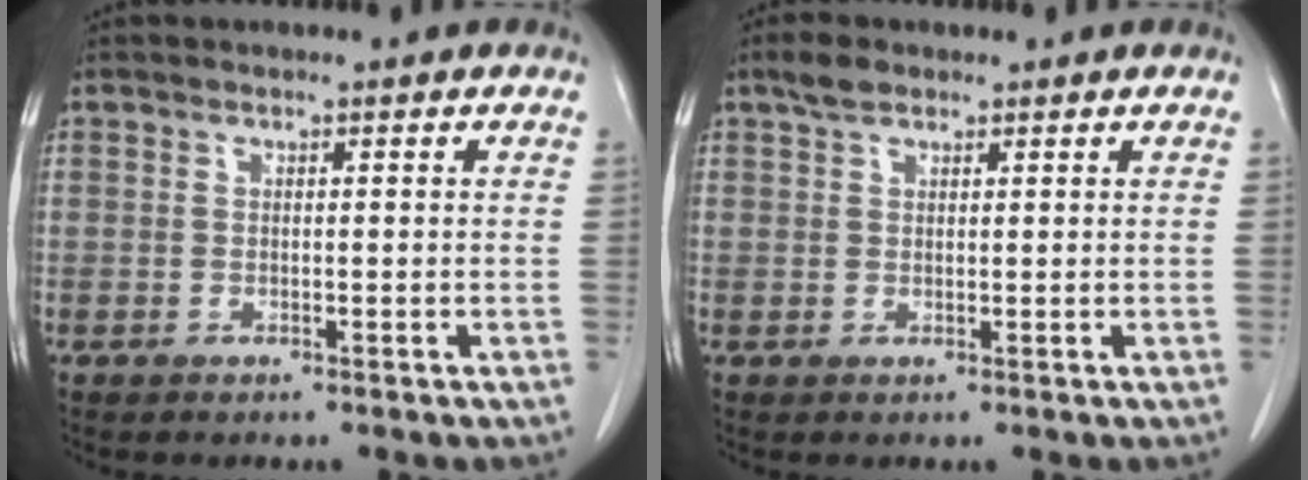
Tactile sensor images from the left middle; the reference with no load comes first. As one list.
[{"total": 2.2, "force": [1.7, 1.1, 1.0], "torque": [-0.023, 0.006, 0.029]}]